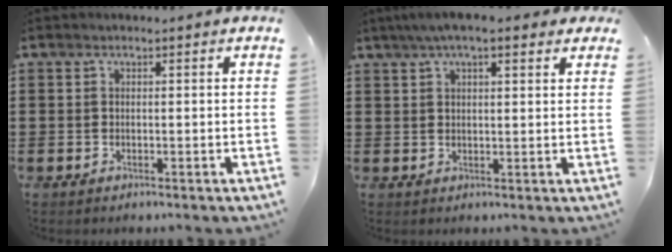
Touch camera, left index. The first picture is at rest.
{"total": 4.9, "force": [3.2, 1.1, 3.6], "torque": [-0.076, 0.009, 0.055]}